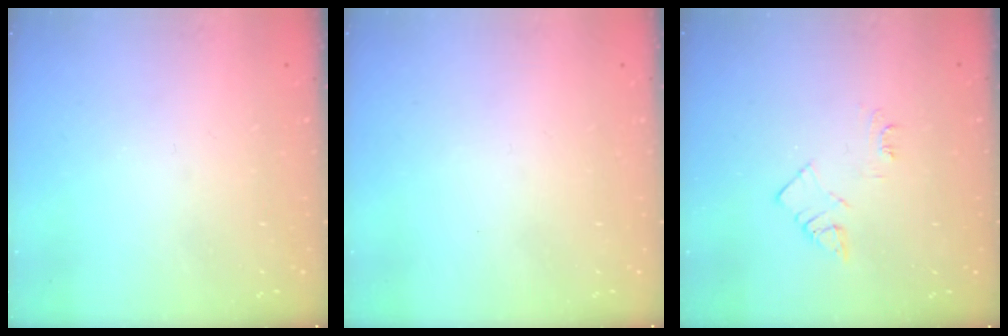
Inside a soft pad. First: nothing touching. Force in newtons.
{"total": 1.7, "press": 1.6, "slide": 0.1}
{"total": 5.5, "press": 5.4, "slide": 0.7}